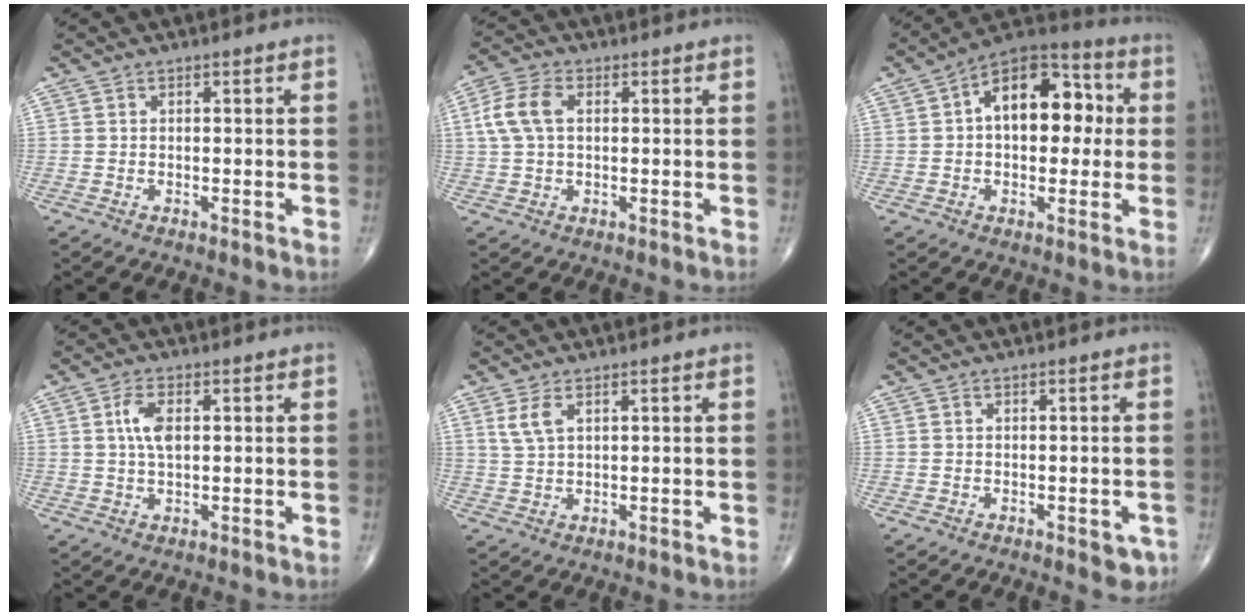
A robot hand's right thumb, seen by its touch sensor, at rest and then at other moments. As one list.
[{"total": 7.3, "force": [1.4, 4.4, 5.6], "torque": [-0.130, 0.017, 0.025]}, {"total": 15.5, "force": [2.2, 9.3, 12.3], "torque": [-0.145, 0.034, 0.022]}, {"total": 5.0, "force": [1.1, 2.4, 4.2], "torque": [-0.089, 0.003, 0.020]}, {"total": 3.5, "force": [1.7, 1.6, 2.6], "torque": [-0.058, 0.002, 0.041]}, {"total": 3.2, "force": [-1.4, 1.6, 2.5], "torque": [-0.010, 0.005, -0.011]}]